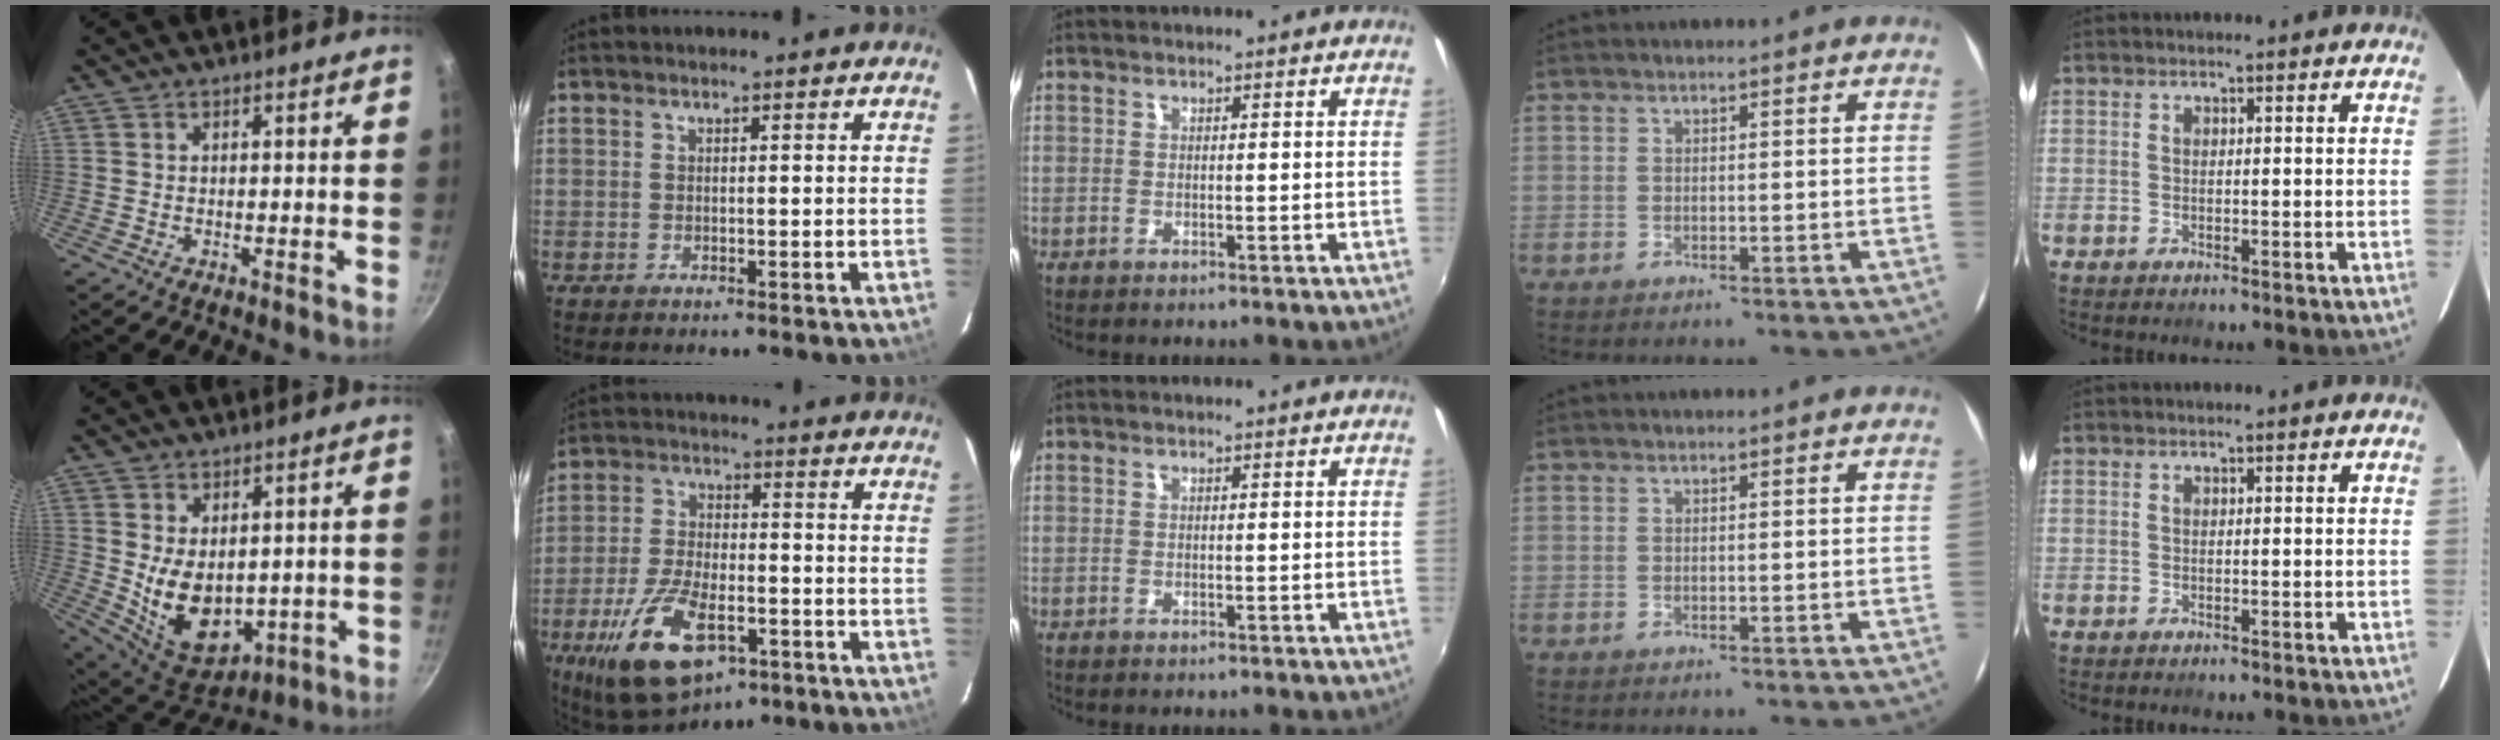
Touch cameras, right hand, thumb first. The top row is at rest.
{"thumb": {"total": 12.9, "force": [0.5, 8.6, 9.6], "torque": [-0.132, -0.032, 0.040]}, "index": {"total": 15.6, "force": [-7.6, 7.0, 11.7], "torque": [-0.249, -0.025, -0.128]}}